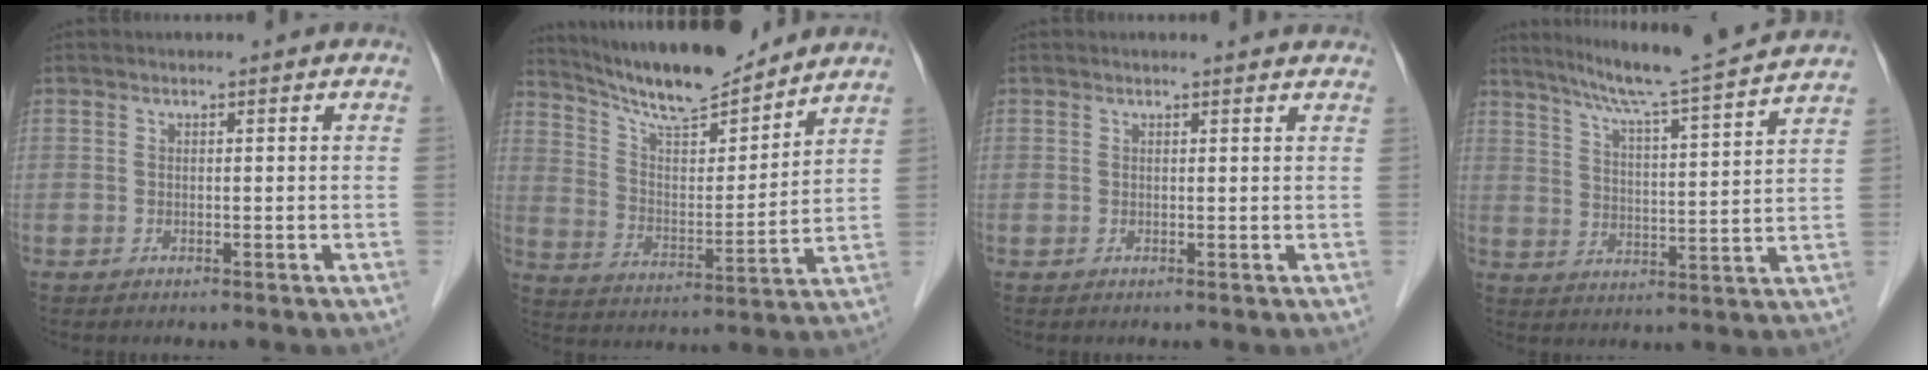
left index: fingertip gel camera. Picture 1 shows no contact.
{"total": 14.6, "force": [13.4, 1.8, 5.6], "torque": [-0.102, -0.001, 0.231]}
{"total": 3.3, "force": [3.2, 0.3, 0.7], "torque": [-0.013, 0.005, 0.027]}
{"total": 16.9, "force": [14.9, -1.4, 7.8], "torque": [-0.132, -0.012, 0.207]}